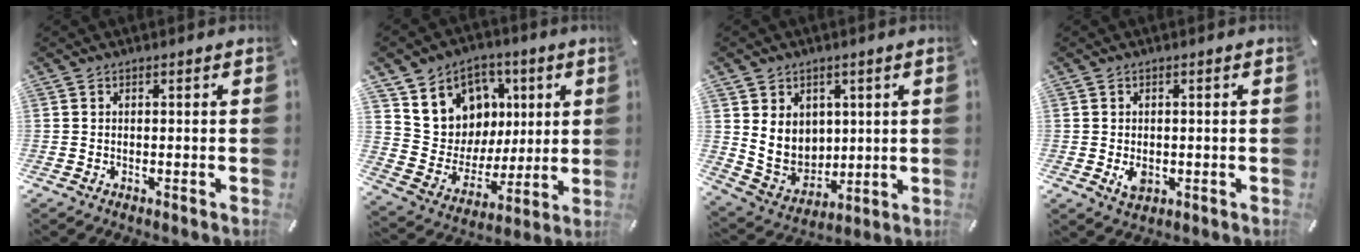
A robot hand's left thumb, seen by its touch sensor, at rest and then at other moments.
{"total": 12.2, "force": [4.1, 11.4, 1.6], "torque": [-0.027, -0.045, 0.088]}
{"total": 9.8, "force": [3.4, 8.9, 2.5], "torque": [-0.052, -0.028, 0.074]}
{"total": 3.3, "force": [-0.6, 2.4, 2.1], "torque": [-0.035, -0.002, -0.011]}